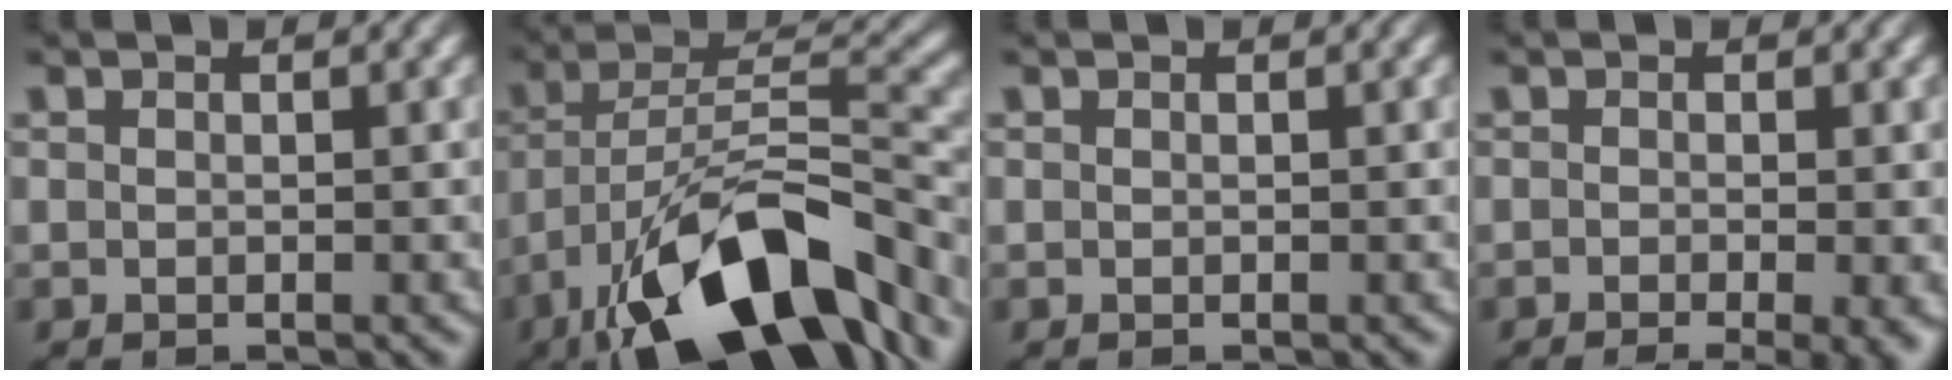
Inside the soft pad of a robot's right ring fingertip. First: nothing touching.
{"total": 13.2, "force": [-5.9, 5.7, 10.3], "torque": [-0.163, -0.025, -0.066]}
{"total": 0.0}
{"total": 4.2, "force": [-3.0, 0.6, 2.9], "torque": [-0.027, -0.009, -0.040]}